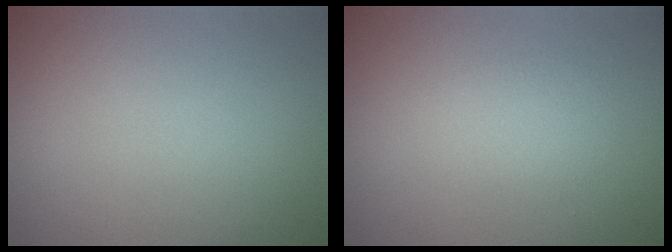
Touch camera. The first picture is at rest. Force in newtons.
{"total": 2.0, "press": 2.0, "slide": 0.1}